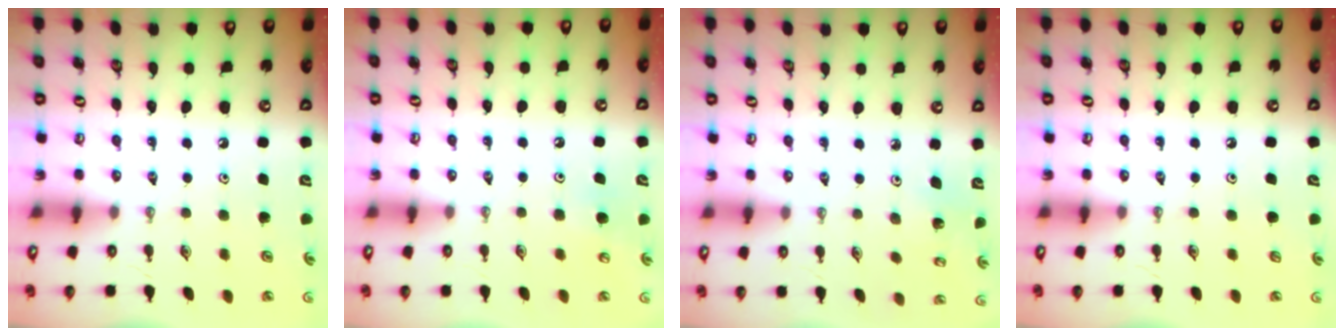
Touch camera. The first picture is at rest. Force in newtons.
{"total": 5.5, "press": 5.5, "slide": 0.4}
{"total": 2.0, "press": 2.0, "slide": 0.1}
{"total": 1.1, "press": 0.1, "slide": 1.1}